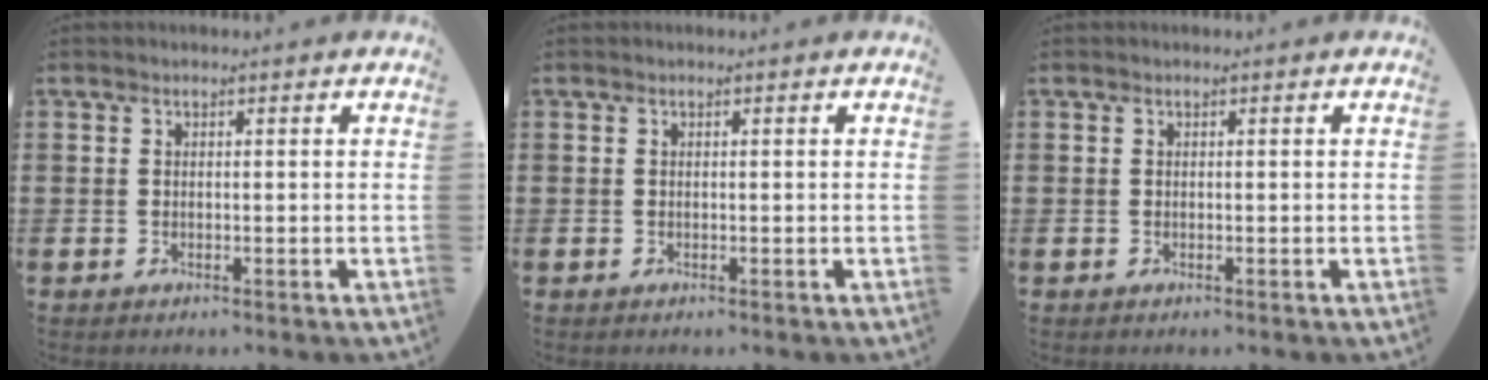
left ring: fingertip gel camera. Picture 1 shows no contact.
{"total": 0.0}
{"total": 0.0}